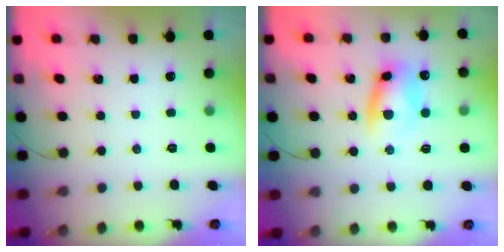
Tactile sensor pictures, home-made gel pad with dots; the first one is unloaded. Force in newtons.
{"total": 10.5, "press": 10.3, "slide": 2.0}